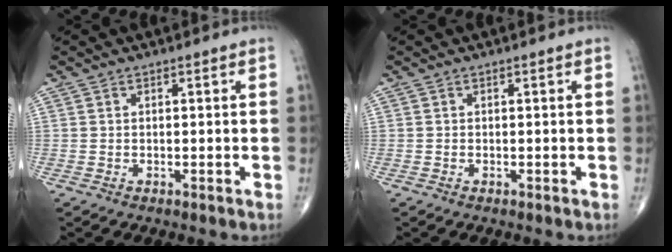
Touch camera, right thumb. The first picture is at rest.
{"total": 0.0}